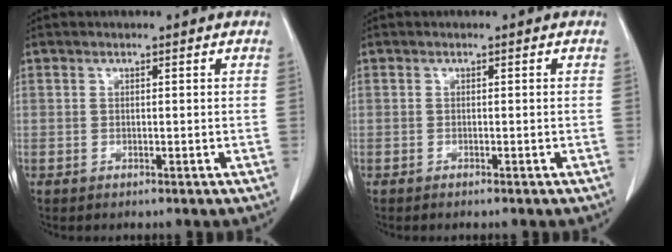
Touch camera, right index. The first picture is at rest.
{"total": 0.8, "force": [-0.6, 0.0, 0.5], "torque": [-0.010, -0.002, -0.008]}